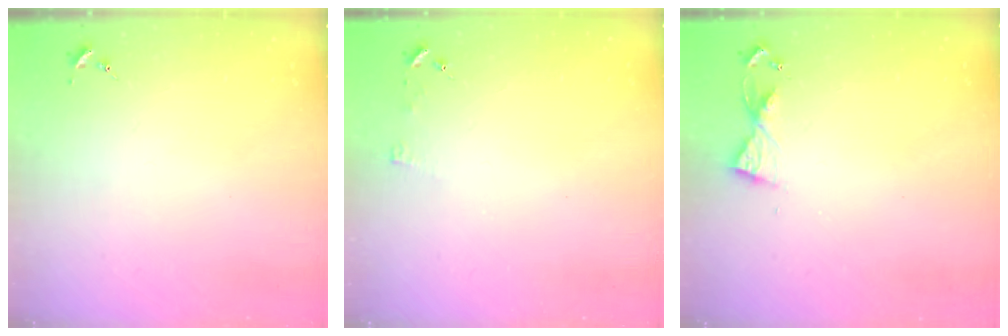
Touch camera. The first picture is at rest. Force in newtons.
{"total": 3.4, "press": 3.3, "slide": 0.3}
{"total": 5.5, "press": 5.4, "slide": 0.6}